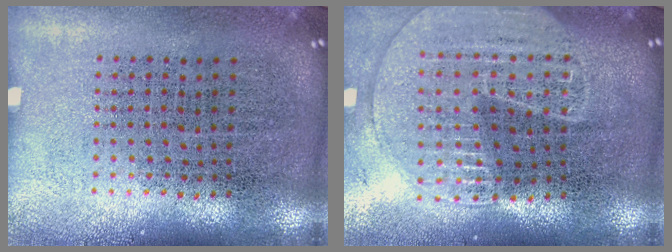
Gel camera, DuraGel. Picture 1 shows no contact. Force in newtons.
{"total": 1.8, "press": 1.6, "slide": 0.7}